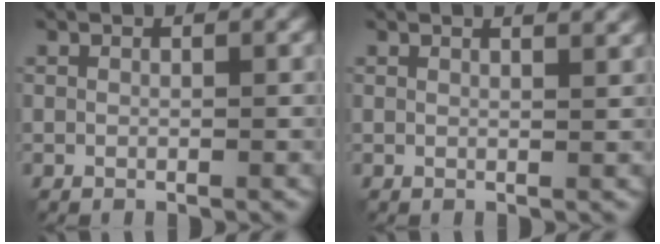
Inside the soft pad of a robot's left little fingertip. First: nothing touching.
{"total": 2.7, "force": [2.0, 1.0, 1.4], "torque": [-0.006, 0.014, 0.006]}